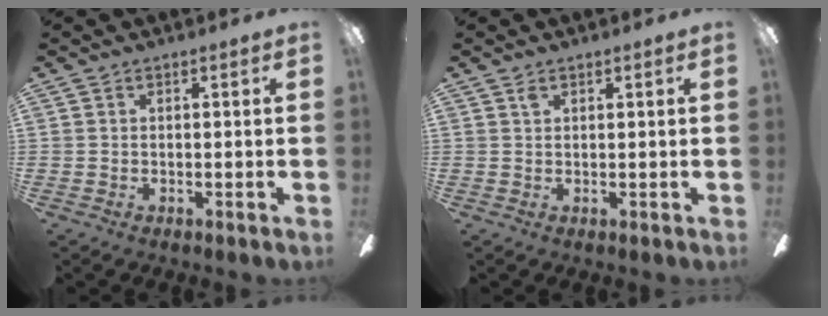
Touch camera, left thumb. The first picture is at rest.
{"total": 1.1, "force": [0.9, 0.5, 0.6], "torque": [-0.015, 0.002, 0.016]}